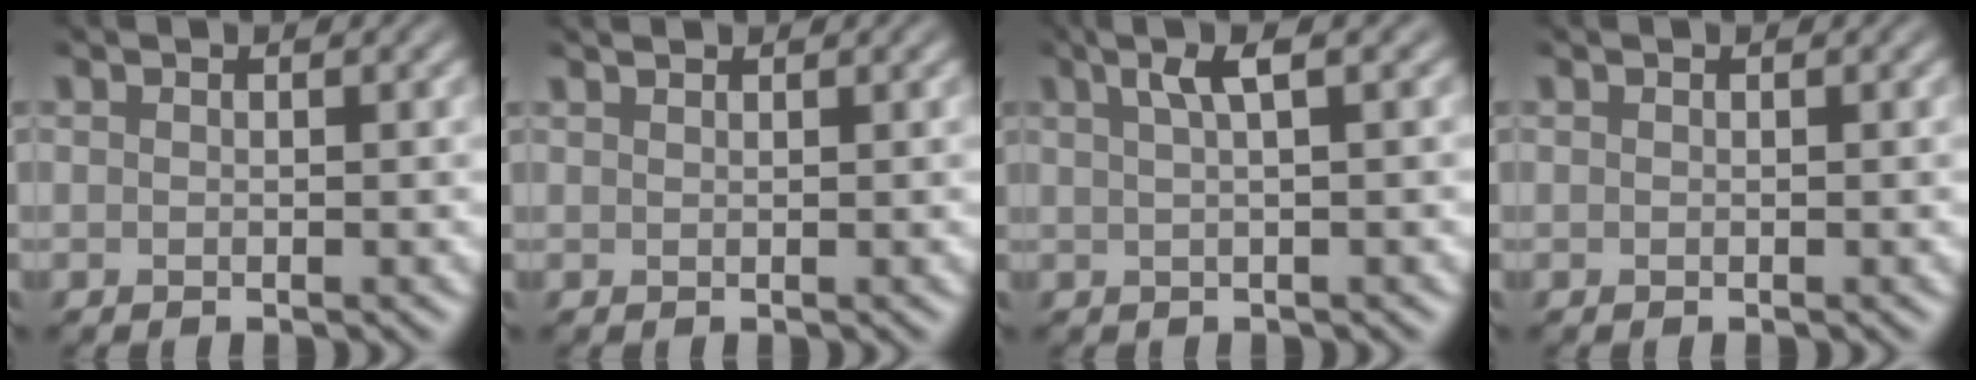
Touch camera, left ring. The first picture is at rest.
{"total": 0.7, "force": [0.7, 0.0, 0.1], "torque": [-0.008, 0.006, 0.014]}
{"total": 3.1, "force": [1.4, 0.4, 2.7], "torque": [-0.044, 0.009, 0.024]}
{"total": 0.0}